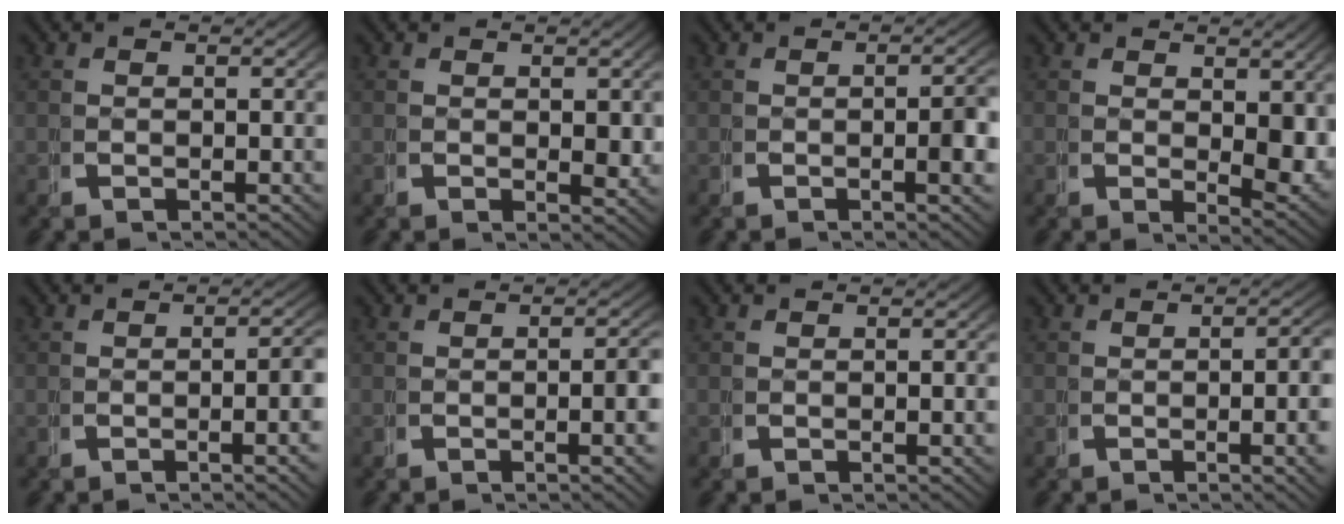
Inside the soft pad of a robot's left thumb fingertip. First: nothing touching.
{"total": 1.4, "force": [0.5, 0.7, 1.2], "torque": [-0.019, -0.010, 0.013]}
{"total": 3.0, "force": [-0.3, 0.5, 2.9], "torque": [-0.041, 0.001, -0.006]}
{"total": 3.8, "force": [1.2, 1.8, 3.2], "torque": [-0.044, -0.019, 0.029]}
{"total": 3.6, "force": [-0.6, 0.5, 3.5], "torque": [-0.051, 0.002, -0.009]}
{"total": 3.2, "force": [-0.3, 0.5, 3.2], "torque": [-0.047, 0.001, -0.005]}
{"total": 0.6, "force": [0.0, -0.1, 0.6], "torque": [-0.012, 0.003, 0.001]}
{"total": 3.6, "force": [-0.6, 0.6, 3.5], "torque": [-0.050, 0.002, -0.007]}